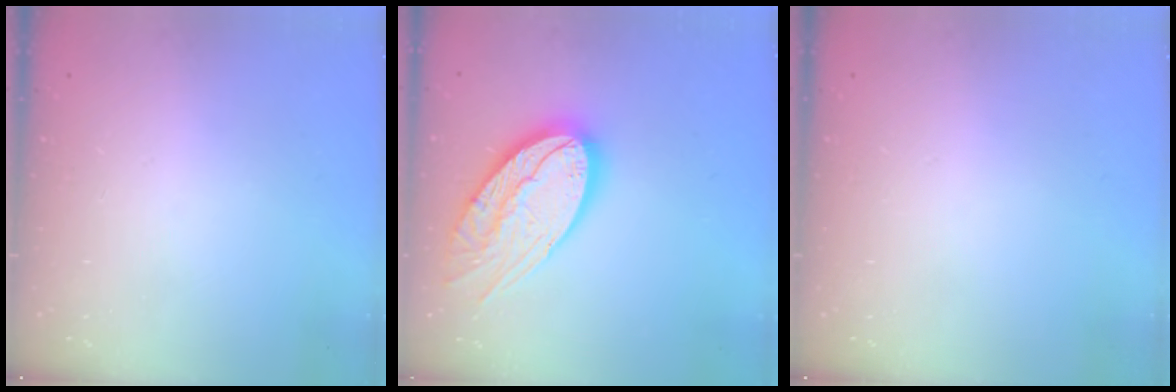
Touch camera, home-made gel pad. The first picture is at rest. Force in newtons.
{"total": 23.0, "press": 22.9, "slide": 2.4}
{"total": 0.0}